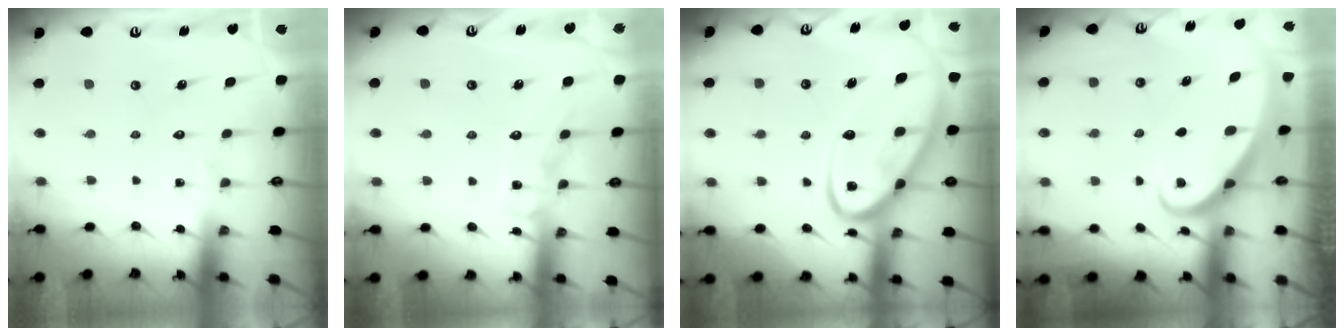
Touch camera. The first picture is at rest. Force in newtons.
{"total": 8.4, "press": 8.4, "slide": 0.7}
{"total": 15.5, "press": 15.4, "slide": 1.5}
{"total": 2.4, "press": 2.4, "slide": 0.2}